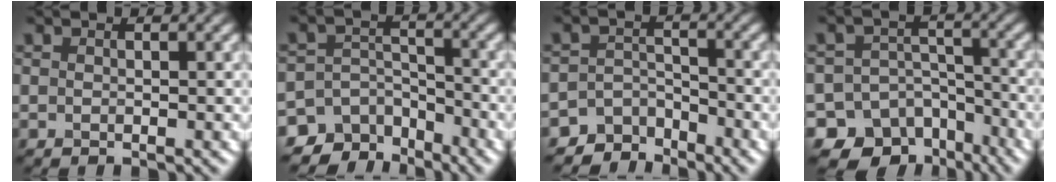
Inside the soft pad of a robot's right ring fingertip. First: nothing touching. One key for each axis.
{"total": 7.4, "fx": -5.8, "fy": 4.3, "fz": 1.2, "tx": 0.003, "ty": 0.003, "tz": -0.093}
{"total": 3.9, "fx": -3.4, "fy": 1.8, "fz": 0.0, "tx": 0.014, "ty": 0.001, "tz": -0.064}
{"total": 11.8, "fx": -7.7, "fy": 8.4, "fz": 2.7, "tx": -0.036, "ty": -0.015, "tz": -0.122}